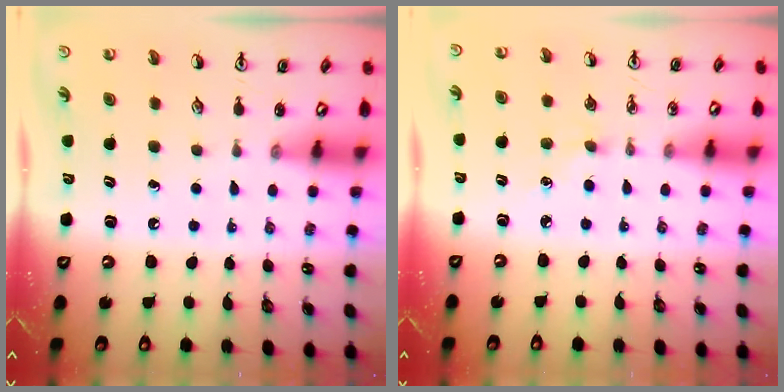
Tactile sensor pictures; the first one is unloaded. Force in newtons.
{"total": 2.7, "press": 2.7, "slide": 0.4}